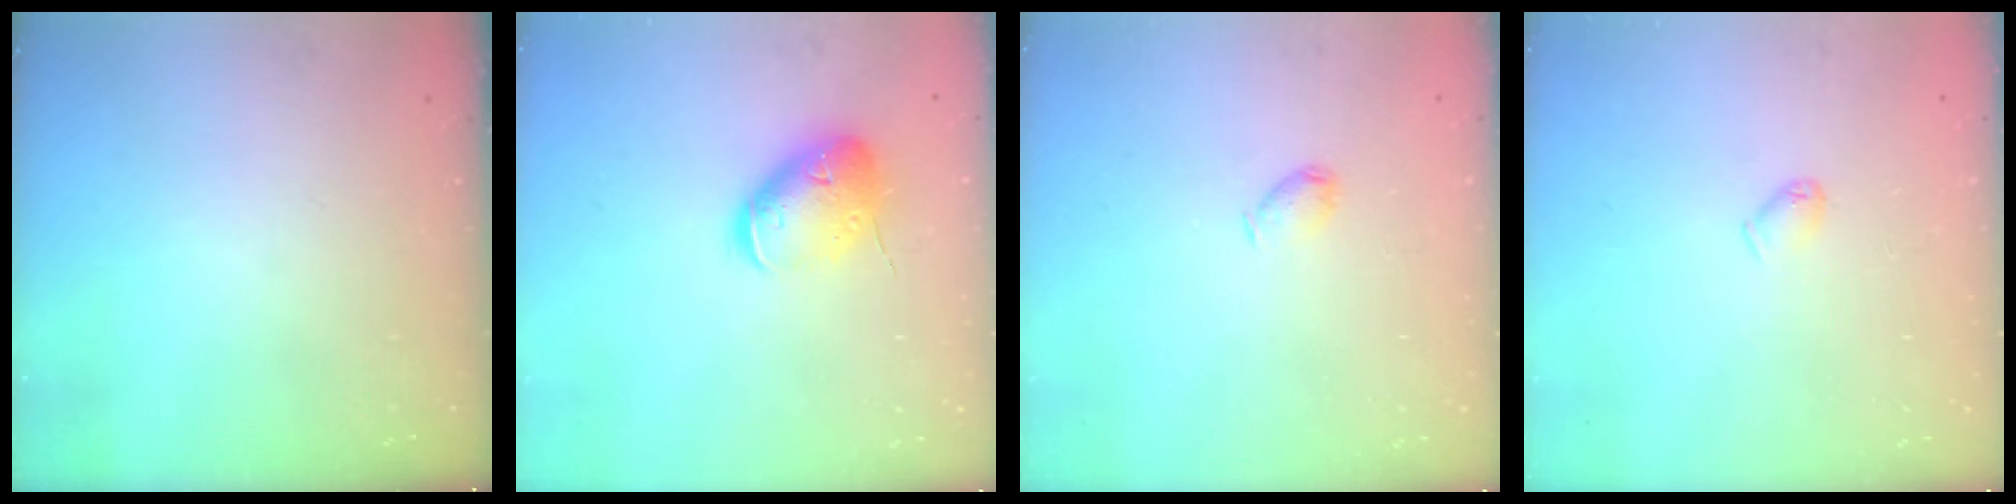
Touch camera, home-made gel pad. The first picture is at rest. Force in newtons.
{"total": 13.2, "press": 13.1, "slide": 1.8}
{"total": 3.9, "press": 3.8, "slide": 0.7}
{"total": 3.9, "press": 3.8, "slide": 0.6}